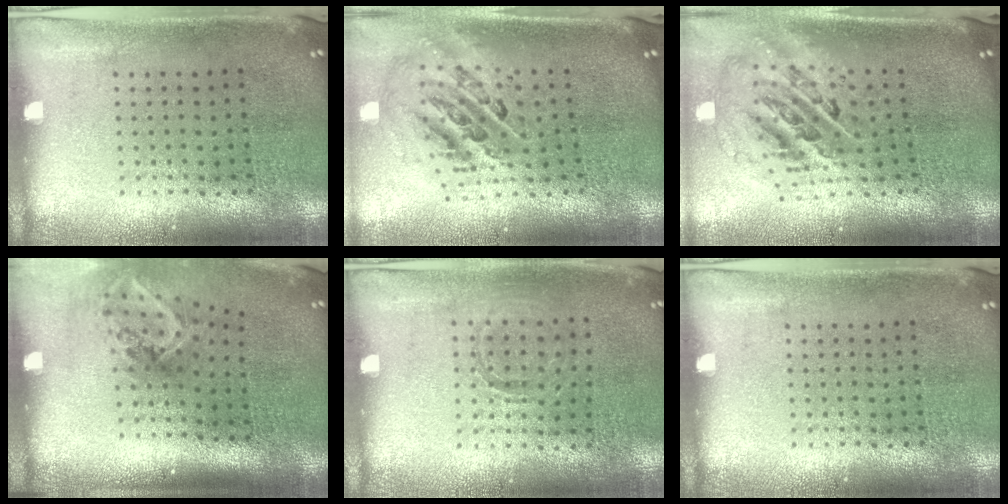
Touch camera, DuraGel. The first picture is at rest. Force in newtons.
{"total": 1.7, "press": 1.4, "slide": 1.1}
{"total": 2.8, "press": 1.9, "slide": 2.1}
{"total": 2.1, "press": 1.3, "slide": 1.7}
{"total": 0.8, "press": 0.8, "slide": 0.2}
{"total": 0.0}